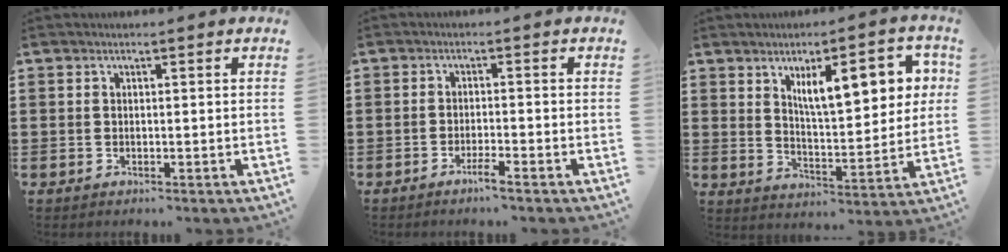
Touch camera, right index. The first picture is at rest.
{"total": 2.2, "force": [-1.6, -0.1, 1.5], "torque": [-0.027, -0.001, -0.029]}
{"total": 10.4, "force": [4.4, 3.7, 8.7], "torque": [-0.141, -0.002, 0.069]}